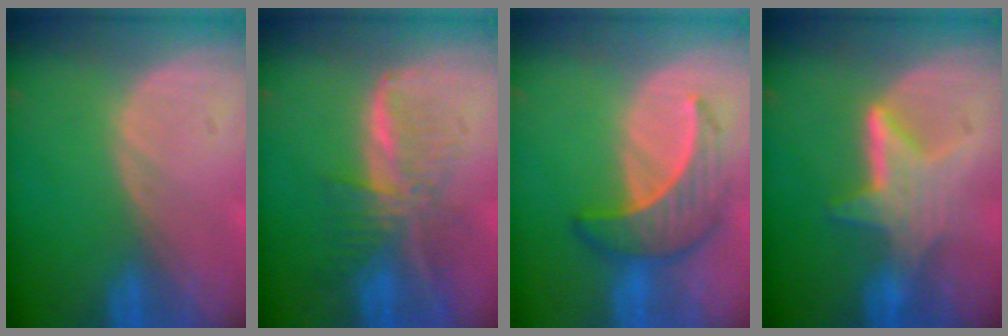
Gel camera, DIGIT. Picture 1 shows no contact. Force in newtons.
{"total": 8.1, "press": 6.8, "slide": 4.4}
{"total": 6.6, "press": 6.5, "slide": 1.0}
{"total": 6.5, "press": 5.9, "slide": 2.8}